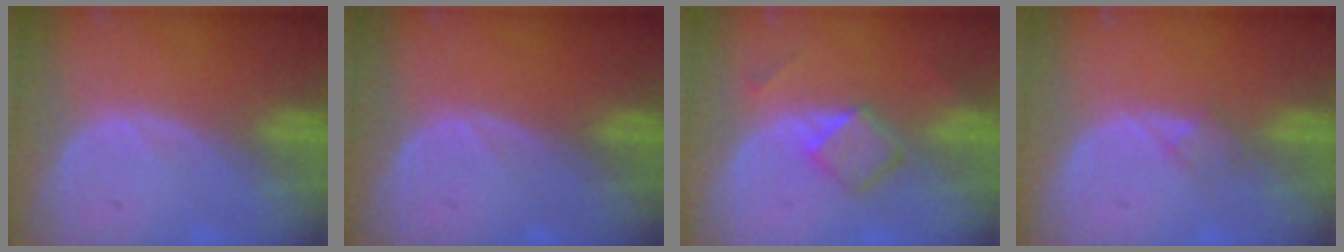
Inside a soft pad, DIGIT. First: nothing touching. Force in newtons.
{"total": 0.0}
{"total": 4.6, "press": 4.5, "slide": 1.1}
{"total": 1.4, "press": 1.4, "slide": 0.1}